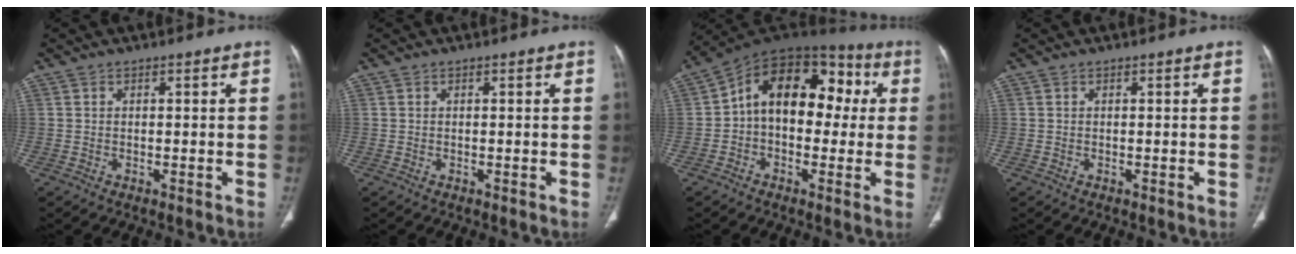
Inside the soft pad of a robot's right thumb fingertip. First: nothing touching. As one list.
[{"total": 0.0}, {"total": 17.5, "force": [1.7, 11.4, 13.2], "torque": [-0.154, 0.053, 0.015]}, {"total": 0.0}]